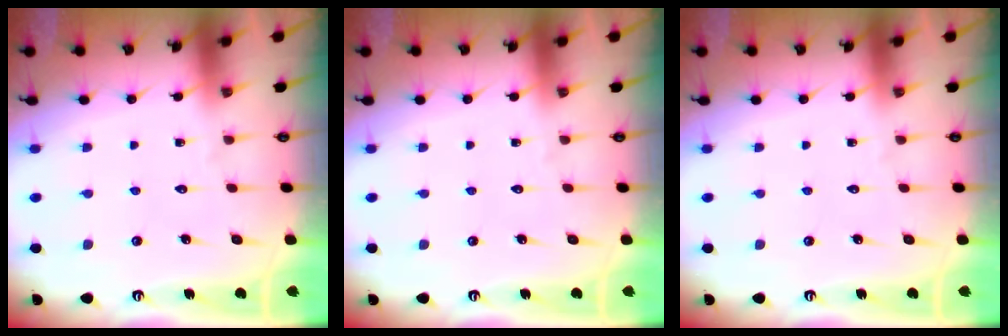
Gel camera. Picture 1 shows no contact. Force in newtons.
{"total": 0.0}
{"total": 0.0}